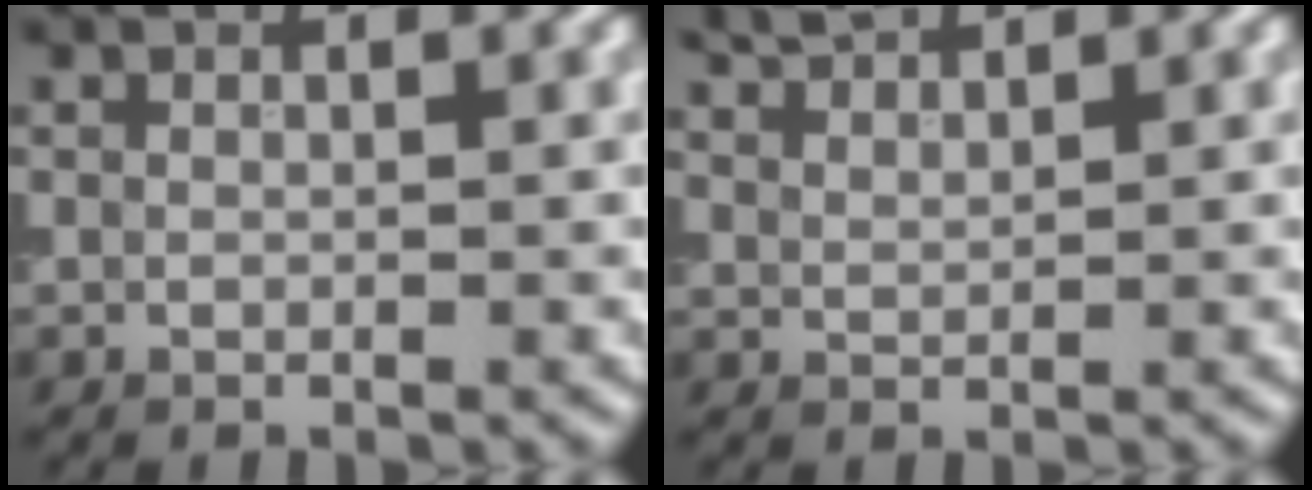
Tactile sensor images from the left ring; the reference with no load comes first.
{"total": 2.2, "force": [2.1, 0.2, 0.6], "torque": [-0.010, 0.005, 0.043]}